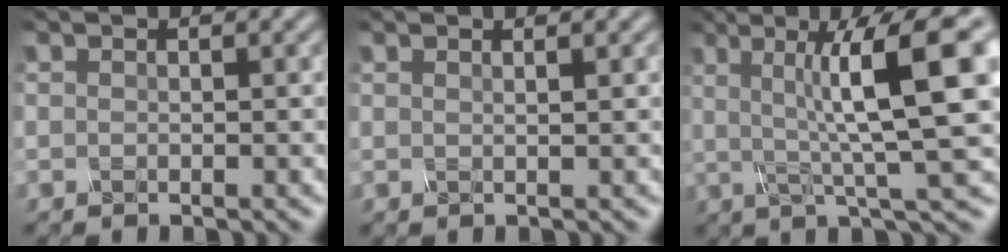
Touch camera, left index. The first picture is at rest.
{"total": 1.9, "force": [1.0, 0.9, 1.4], "torque": [0.005, 0.005, -0.012]}
{"total": 11.2, "force": [1.6, 2.3, 10.8], "torque": [-0.152, 0.011, 0.023]}